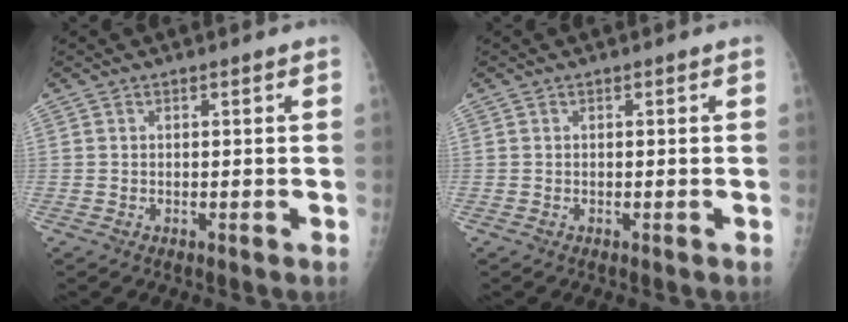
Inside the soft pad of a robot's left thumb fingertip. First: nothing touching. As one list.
[{"total": 0.0}]